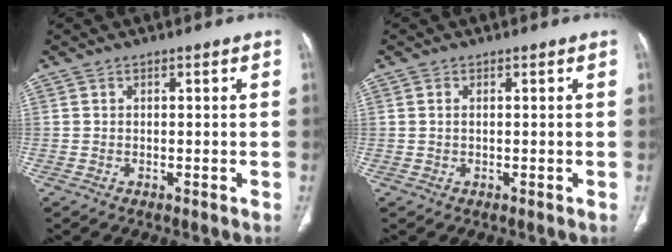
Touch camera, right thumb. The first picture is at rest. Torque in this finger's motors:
{"motor_torque": [-0.30, 0.12, -0.21, 0.03, -0.05]}